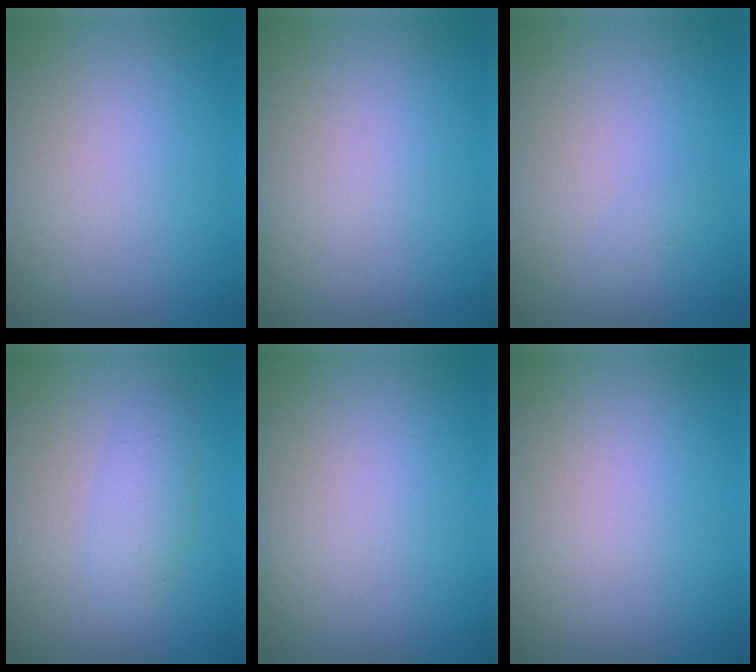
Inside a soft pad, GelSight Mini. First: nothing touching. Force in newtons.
{"total": 0.0}
{"total": 0.5, "press": 0.5, "slide": 0.0}
{"total": 2.2, "press": 2.2, "slide": 0.1}
{"total": 0.0}
{"total": 0.0}